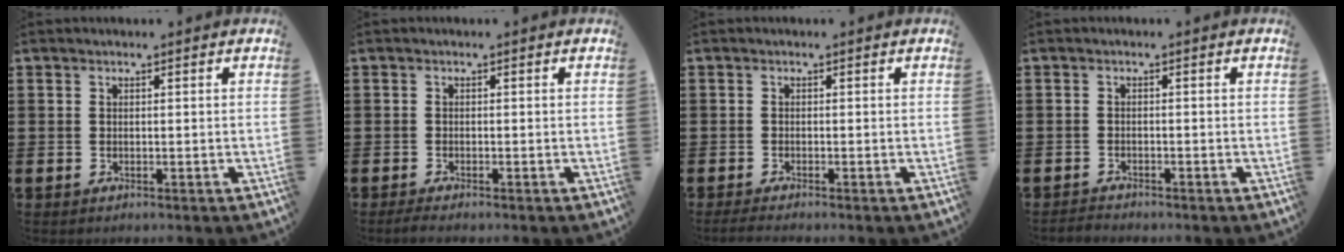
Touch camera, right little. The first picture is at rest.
{"total": 0.9, "force": [-0.6, 0.1, 0.6], "torque": [-0.011, -0.002, -0.012]}
{"total": 0.0}
{"total": 1.0, "force": [-1.0, 0.0, 0.0], "torque": [-0.002, 0.000, -0.020]}